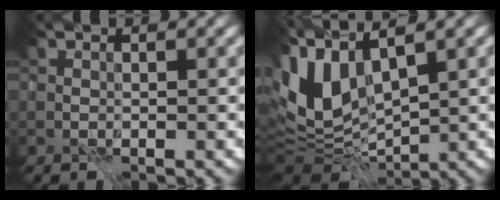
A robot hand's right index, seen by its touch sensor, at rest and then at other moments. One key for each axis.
{"total": 8.4, "fx": 1.9, "fy": 4.6, "fz": 6.7, "tx": -0.163, "ty": -0.002, "tz": 0.027}